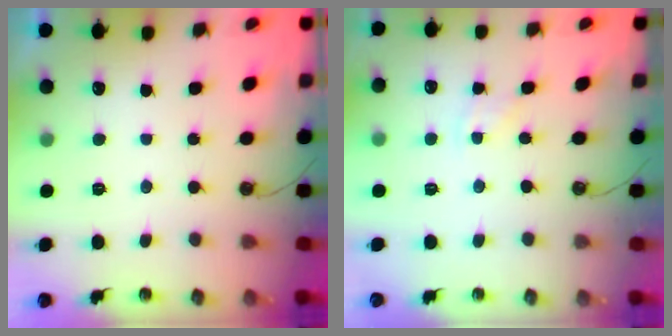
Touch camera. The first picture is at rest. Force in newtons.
{"total": 2.4, "press": 2.4, "slide": 0.4}